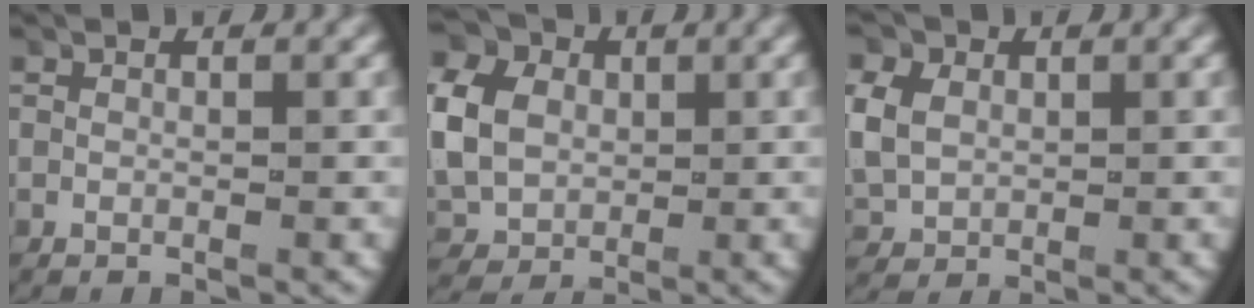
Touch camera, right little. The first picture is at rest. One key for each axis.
{"total": 7.9, "fx": 0.8, "fy": 6.9, "fz": 3.8, "tx": -0.100, "ty": -0.013, "tz": 0.017}
{"total": 5.1, "fx": 0.6, "fy": 4.6, "fz": 2.2, "tx": -0.067, "ty": -0.004, "tz": 0.016}